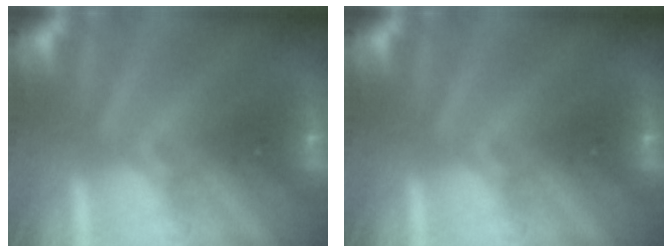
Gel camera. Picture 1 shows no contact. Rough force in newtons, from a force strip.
{"total": 0.0}